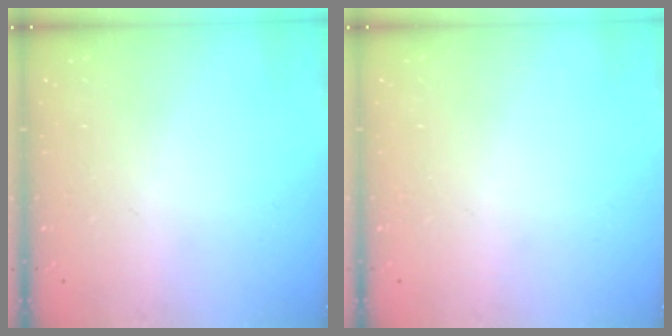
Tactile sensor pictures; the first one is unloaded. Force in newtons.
{"total": 0.0}